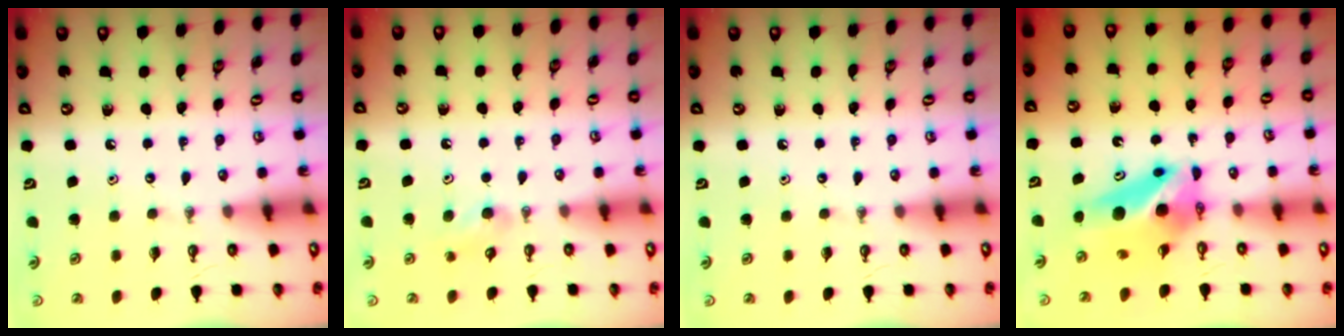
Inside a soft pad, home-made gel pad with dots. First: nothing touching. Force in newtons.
{"total": 3.6, "press": 3.4, "slide": 1.2}
{"total": 0.0}
{"total": 7.9, "press": 7.9, "slide": 1.1}